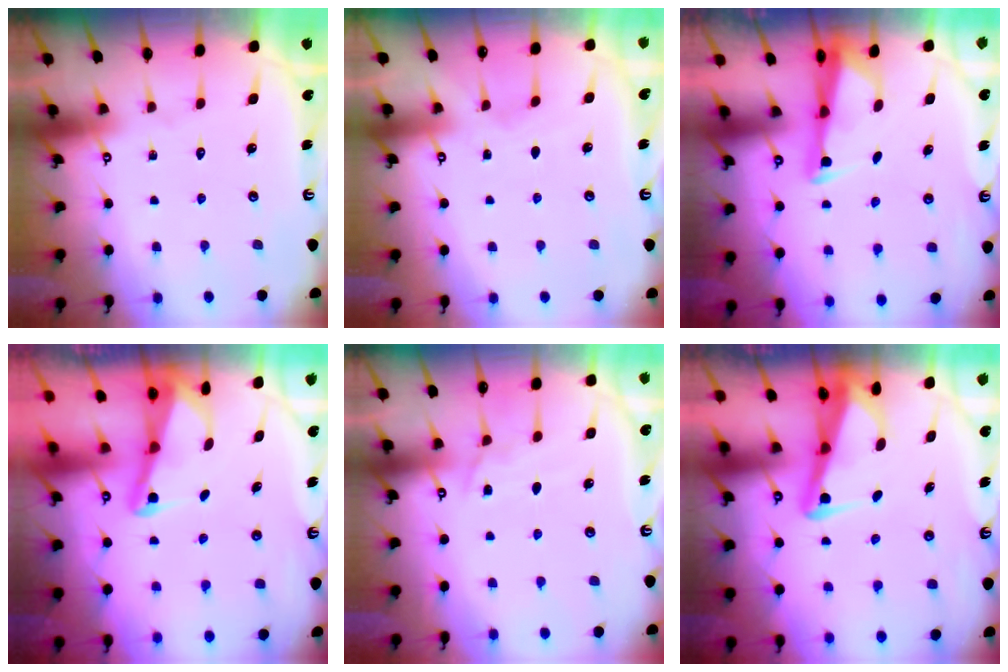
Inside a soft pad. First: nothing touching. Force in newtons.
{"total": 2.6, "press": 2.5, "slide": 0.4}
{"total": 2.9, "press": 2.8, "slide": 0.7}
{"total": 2.2, "press": 2.2, "slide": 0.3}
{"total": 6.6, "press": 6.6, "slide": 0.4}
{"total": 3.8, "press": 3.7, "slide": 1.0}